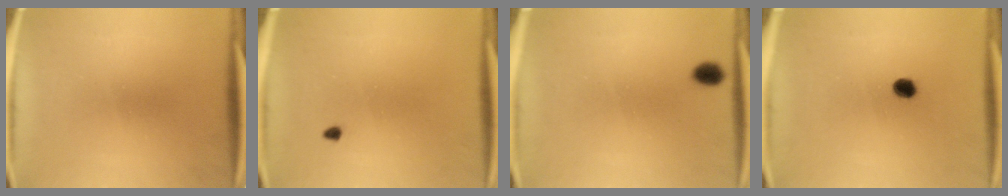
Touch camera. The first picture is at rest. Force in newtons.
{"total": 0.7}
{"total": 1.7}
{"total": 2.7}